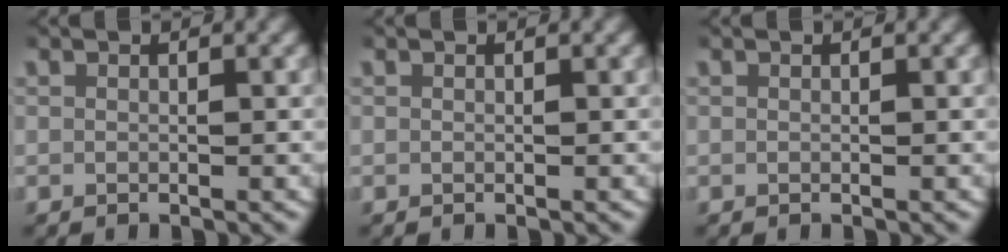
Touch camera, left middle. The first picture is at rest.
{"total": 0.0}
{"total": 0.0}